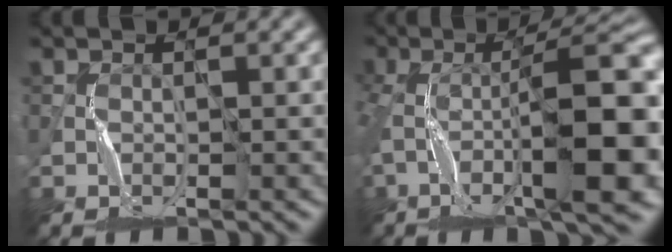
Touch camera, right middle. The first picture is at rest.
{"total": 12.9, "force": [-3.4, 3.5, 12.0], "torque": [-0.193, 0.006, -0.050]}